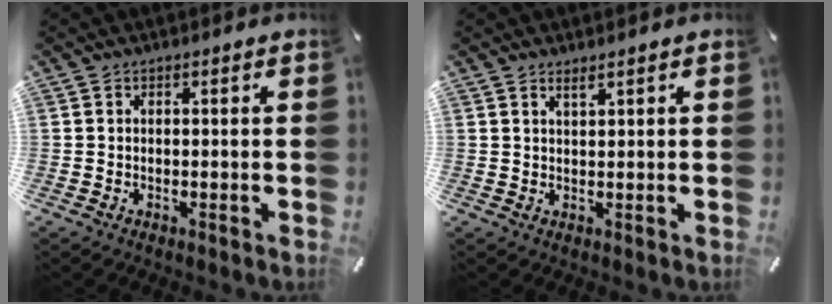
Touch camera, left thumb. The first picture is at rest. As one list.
[{"total": 1.5, "force": [1.2, 0.3, 0.9], "torque": [-0.019, -0.001, 0.021]}]